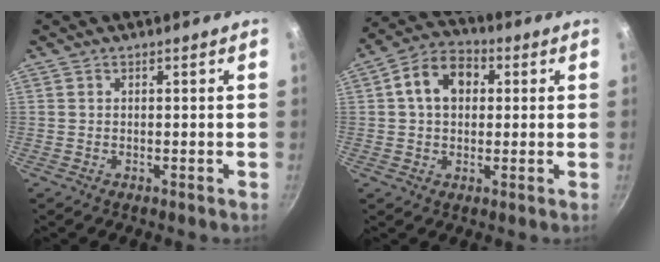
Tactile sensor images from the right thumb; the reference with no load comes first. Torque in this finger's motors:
{"motor_torque": [-0.80, 0.95, 0.38, -0.26, 0.22]}